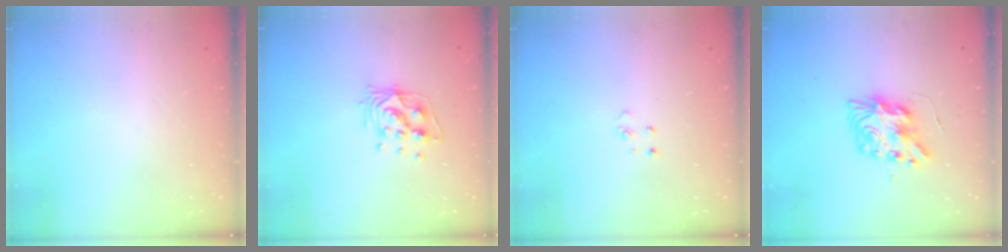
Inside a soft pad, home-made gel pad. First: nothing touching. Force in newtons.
{"total": 10.3, "press": 10.3, "slide": 0.7}
{"total": 2.8, "press": 2.8, "slide": 0.3}
{"total": 9.8, "press": 9.8, "slide": 0.9}